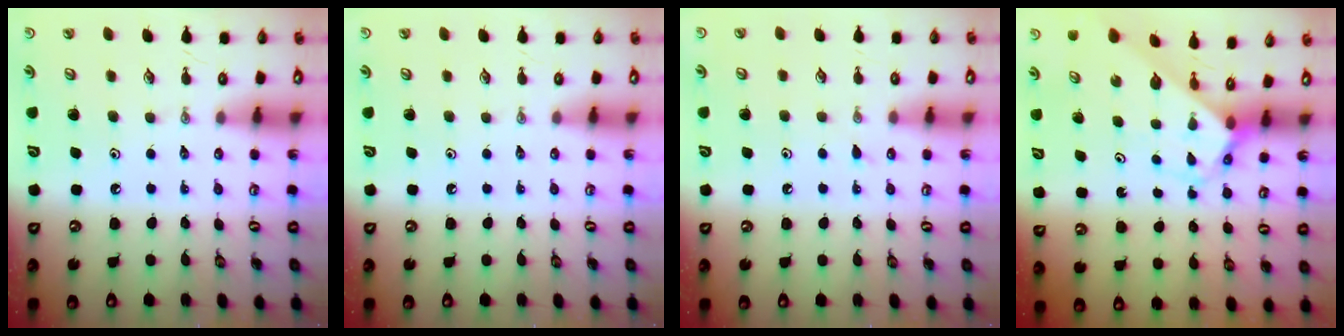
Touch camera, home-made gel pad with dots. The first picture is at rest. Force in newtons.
{"total": 0.0}
{"total": 3.4, "press": 3.4, "slide": 0.4}
{"total": 2.9, "press": 2.9, "slide": 0.2}